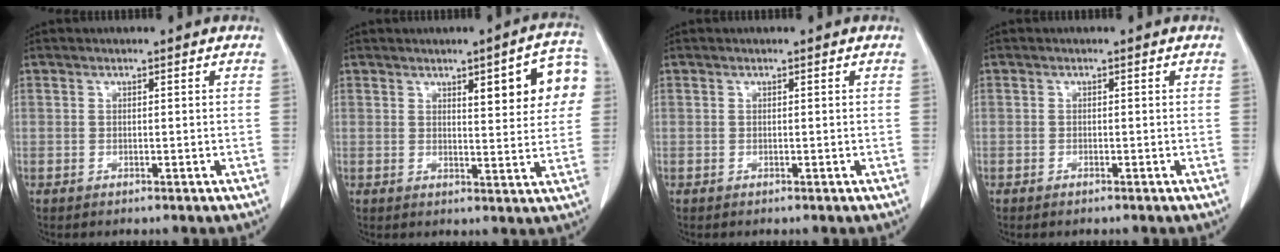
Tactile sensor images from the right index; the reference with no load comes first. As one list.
[{"total": 9.4, "force": [3.3, 2.3, 8.5], "torque": [-0.099, 0.014, 0.038]}, {"total": 0.0}, {"total": 0.5, "force": [-0.4, 0.1, 0.3], "torque": [-0.007, 0.000, -0.004]}]